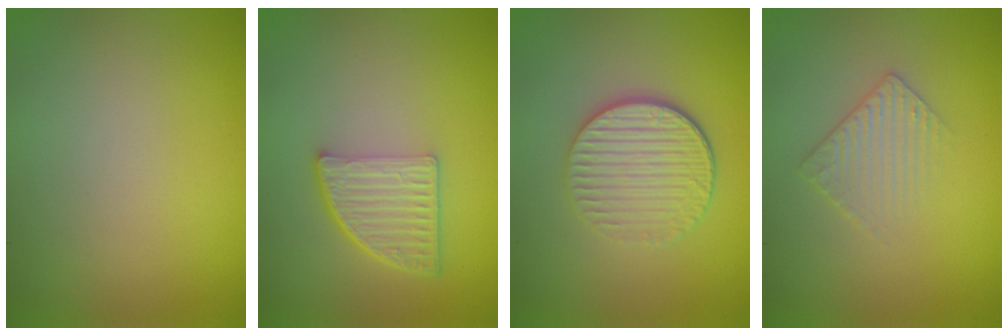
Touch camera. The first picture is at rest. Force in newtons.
{"total": 4.8, "press": 3.3, "slide": 3.5}
{"total": 4.7, "press": 3.7, "slide": 3.0}
{"total": 2.2, "press": 2.2, "slide": 0.5}